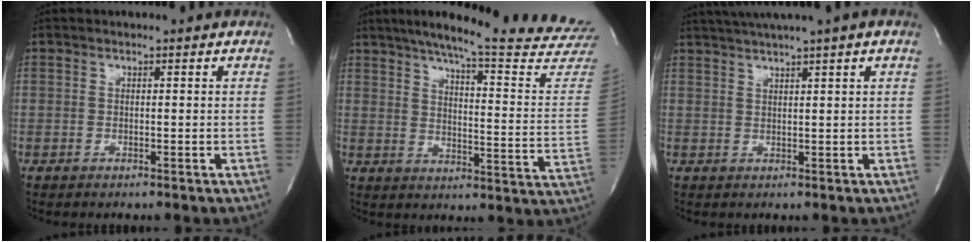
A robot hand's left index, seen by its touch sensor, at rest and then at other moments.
{"total": 26.5, "force": [23.8, -0.2, 11.6], "torque": [-0.174, -0.100, 0.291]}
{"total": 8.2, "force": [6.2, -1.0, 5.3], "torque": [-0.089, 0.032, 0.086]}